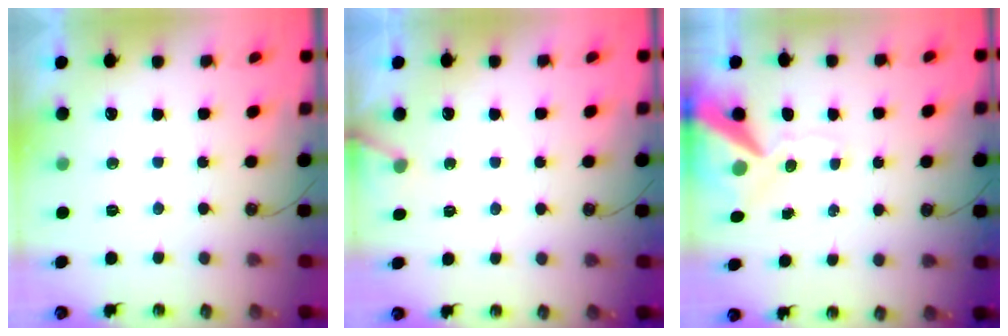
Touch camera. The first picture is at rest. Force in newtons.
{"total": 4.1, "press": 4.1, "slide": 0.4}
{"total": 12.7, "press": 12.5, "slide": 2.1}